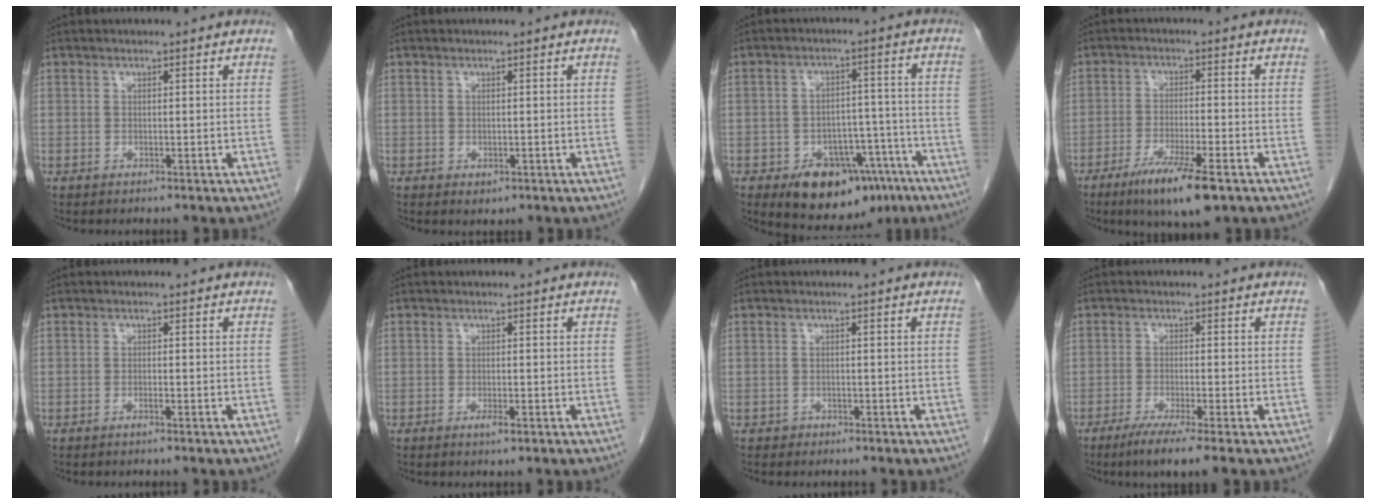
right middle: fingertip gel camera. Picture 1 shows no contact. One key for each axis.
{"total": 1.0, "fx": -0.3, "fy": 0.7, "fz": 0.7, "tx": -0.010, "ty": -0.002, "tz": 0.001}
{"total": 13.1, "fx": -8.1, "fy": 7.3, "fz": 7.1, "tx": -0.077, "ty": 0.019, "tz": -0.112}
{"total": 9.6, "fx": -5.9, "fy": 1.1, "fz": 7.5, "tx": -0.132, "ty": -0.021, "tz": -0.096}
{"total": 0.7, "fx": -0.5, "fy": -0.1, "fz": 0.5, "tx": -0.011, "ty": 0.000, "tz": -0.008}
{"total": 1.3, "fx": -0.7, "fy": 0.2, "fz": 1.1, "tx": -0.021, "ty": -0.002, "tz": -0.011}
{"total": 0.8, "fx": -0.5, "fy": 0.6, "fz": 0.0, "tx": -0.003, "ty": 0.003, "tz": -0.010}
{"total": 5.6, "fx": -3.8, "fy": -0.5, "fz": 4.1, "tx": -0.071, "ty": -0.016, "tz": -0.068}